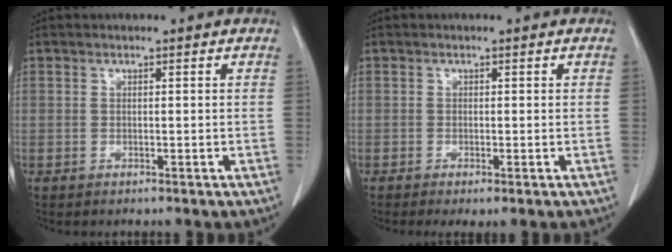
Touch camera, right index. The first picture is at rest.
{"total": 1.7, "force": [-0.8, 0.4, 1.4], "torque": [-0.025, -0.004, -0.011]}